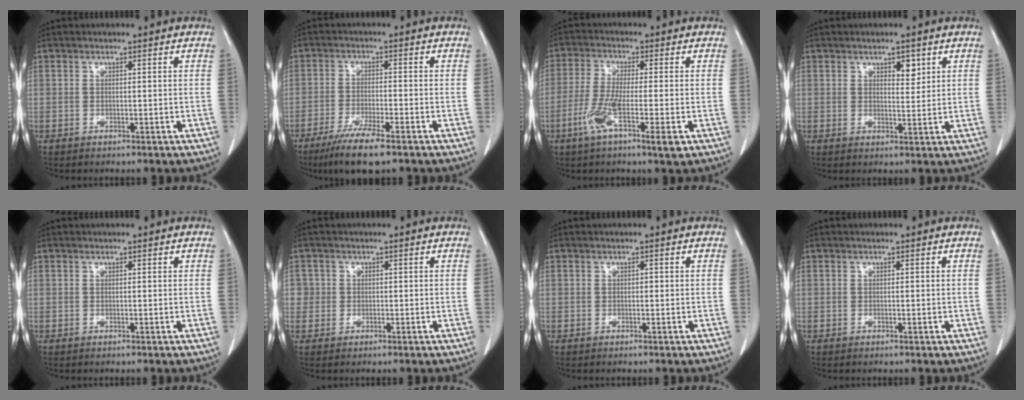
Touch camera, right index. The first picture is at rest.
{"total": 8.1, "force": [-5.7, 0.5, 5.7], "torque": [-0.102, -0.020, -0.094]}
{"total": 8.3, "force": [-3.4, 0.4, 7.6], "torque": [-0.147, -0.019, -0.066]}
{"total": 2.7, "force": [1.5, 1.2, 1.9], "torque": [-0.028, -0.005, 0.026]}
{"total": 0.0}
{"total": 2.0, "force": [-0.2, 2.0, 0.1], "torque": [0.011, 0.006, -0.005]}
{"total": 0.0}
{"total": 0.0}